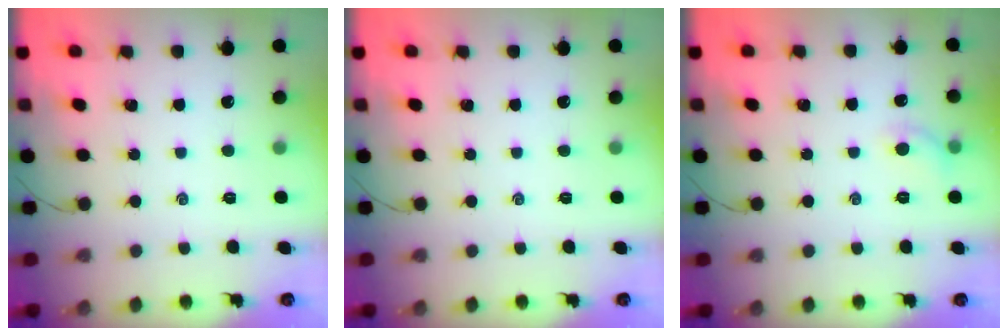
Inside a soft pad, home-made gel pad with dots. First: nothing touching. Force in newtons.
{"total": 0.0}
{"total": 5.7, "press": 5.6, "slide": 1.2}